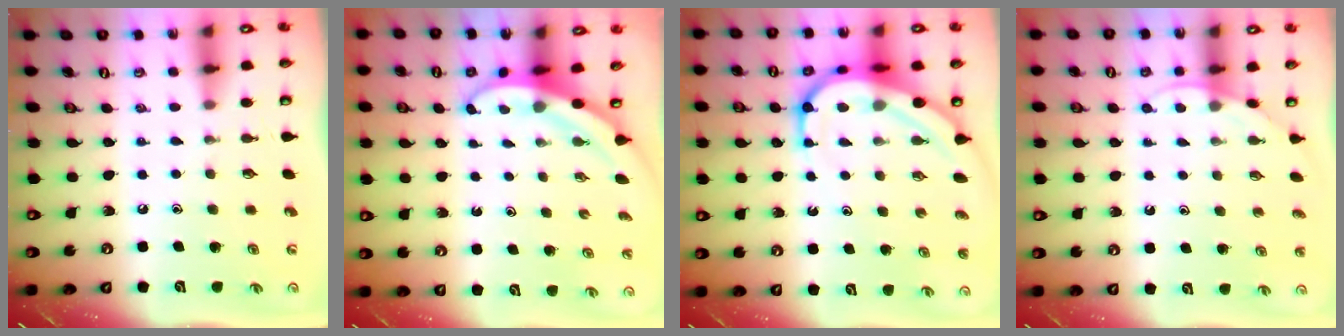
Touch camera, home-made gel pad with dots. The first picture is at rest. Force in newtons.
{"total": 3.3, "press": 3.3, "slide": 0.1}
{"total": 11.3, "press": 11.2, "slide": 1.2}
{"total": 4.6, "press": 4.6, "slide": 0.3}